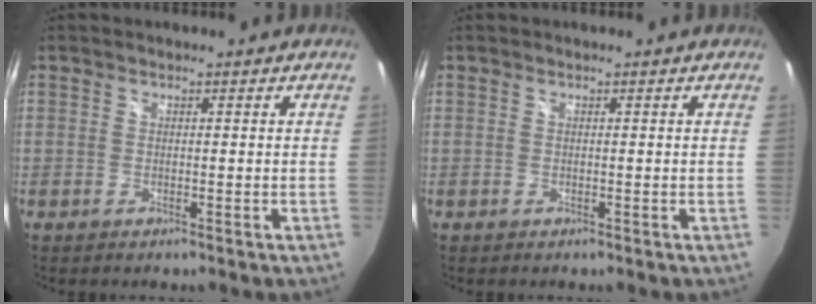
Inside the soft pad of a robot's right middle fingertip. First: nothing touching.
{"total": 0.0}